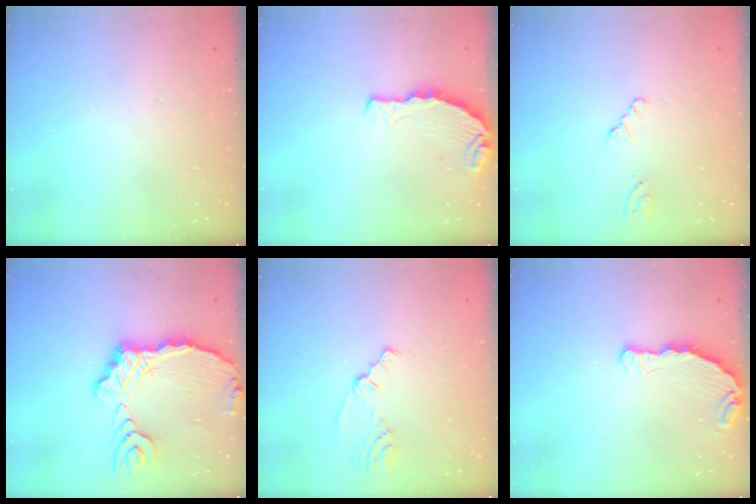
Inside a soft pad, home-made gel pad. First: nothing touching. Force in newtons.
{"total": 4.5, "press": 4.4, "slide": 0.8}
{"total": 0.7, "press": 0.7, "slide": 0.2}
{"total": 14.4, "press": 14.3, "slide": 2.0}
{"total": 2.0, "press": 1.5, "slide": 1.4}
{"total": 8.0, "press": 6.4, "slide": 4.8}